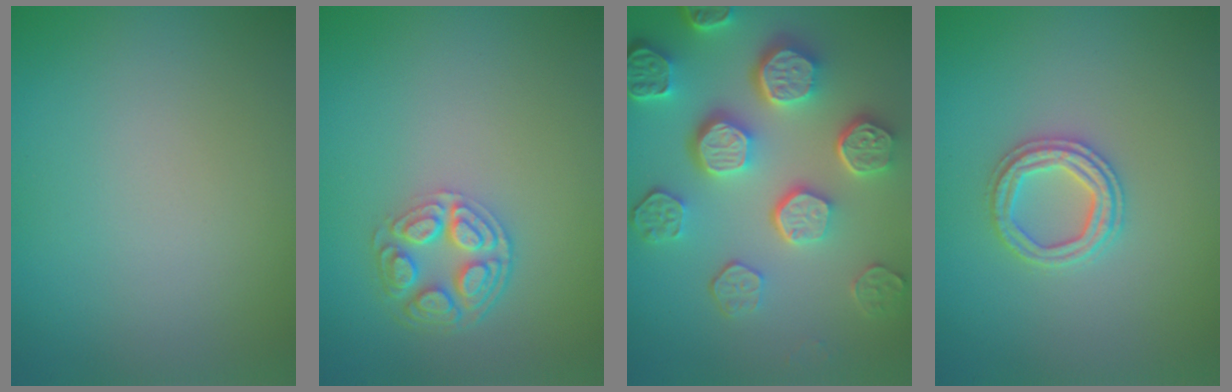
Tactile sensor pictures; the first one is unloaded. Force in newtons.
{"total": 4.5, "press": 3.5, "slide": 2.9}
{"total": 8.5, "press": 6.2, "slide": 5.7}
{"total": 2.4, "press": 2.4, "slide": 0.3}